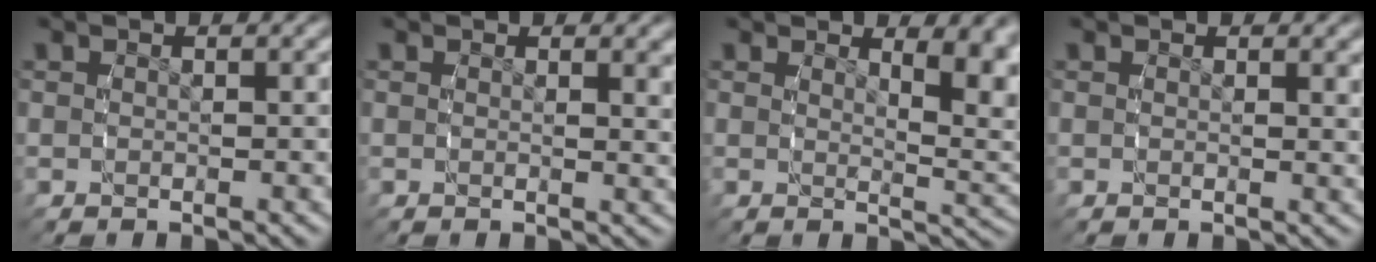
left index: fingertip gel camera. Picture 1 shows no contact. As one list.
[{"total": 1.0, "force": [0.7, 0.0, 0.8], "torque": [-0.010, -0.001, 0.008]}, {"total": 4.4, "force": [2.1, 1.0, 3.7], "torque": [-0.025, -0.011, 0.035]}, {"total": 0.7, "force": [0.5, -0.1, 0.5], "torque": [-0.008, -0.001, 0.005]}]